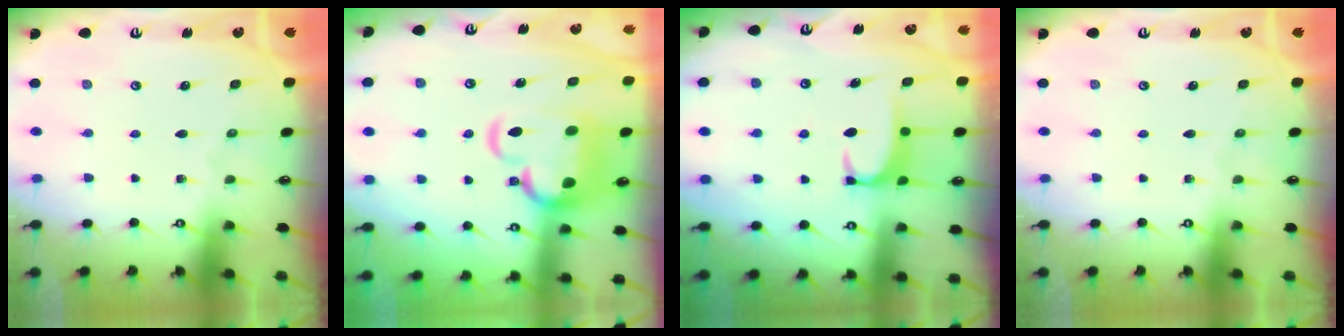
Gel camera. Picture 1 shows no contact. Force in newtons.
{"total": 8.6, "press": 8.4, "slide": 2.0}
{"total": 1.6, "press": 1.5, "slide": 0.5}
{"total": 0.0}